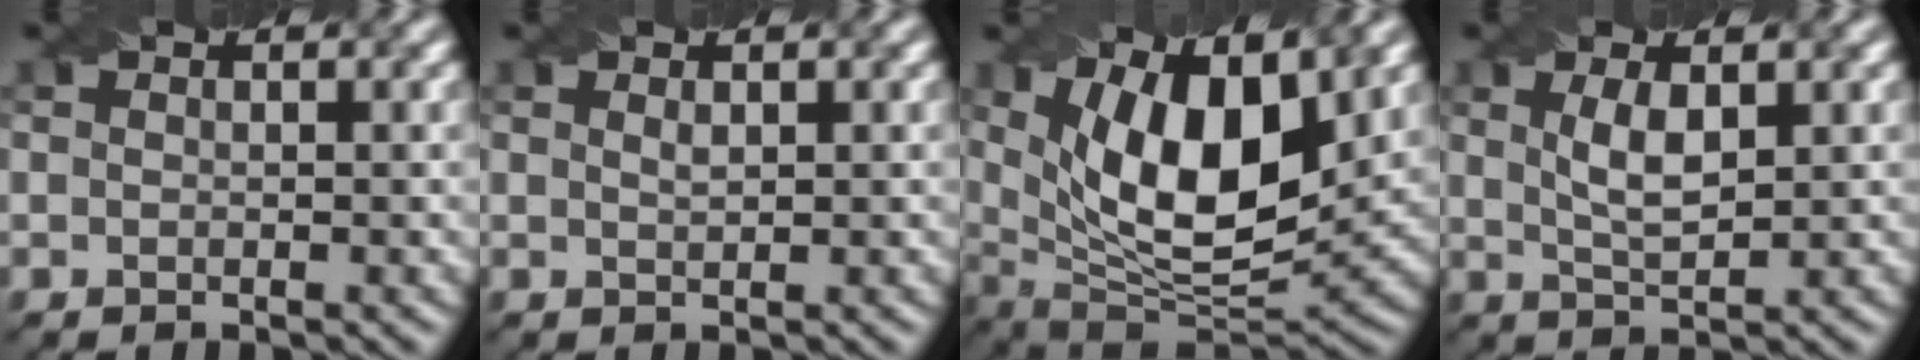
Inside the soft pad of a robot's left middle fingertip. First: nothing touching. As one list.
[{"total": 0.5, "force": [0.3, 0.1, 0.4], "torque": [-0.009, -0.001, 0.008]}, {"total": 12.1, "force": [3.7, 5.3, 10.3], "torque": [-0.159, -0.008, 0.061]}, {"total": 2.9, "force": [0.9, 1.0, 2.5], "torque": [-0.055, 0.000, 0.022]}]